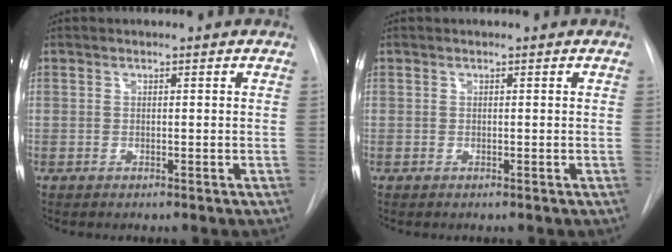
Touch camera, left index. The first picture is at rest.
{"total": 0.0}